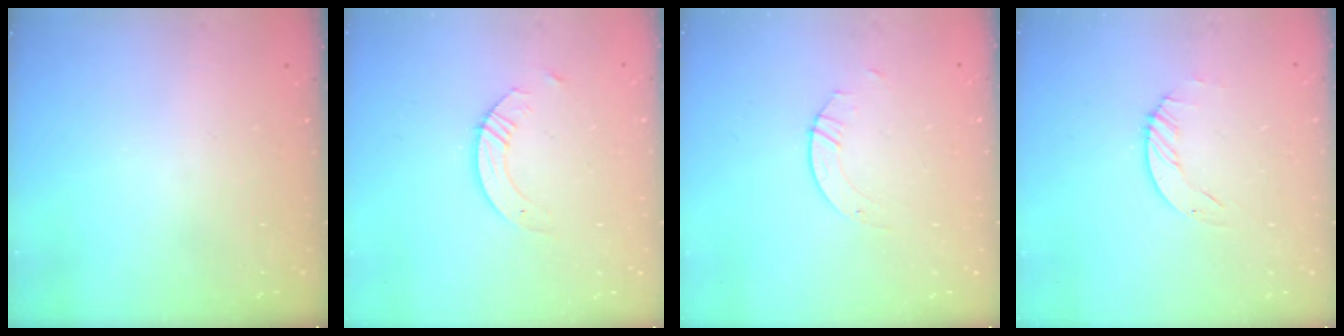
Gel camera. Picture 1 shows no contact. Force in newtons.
{"total": 3.5, "press": 3.5, "slide": 0.4}
{"total": 2.1, "press": 2.1, "slide": 0.1}
{"total": 1.2, "press": 1.2, "slide": 0.2}